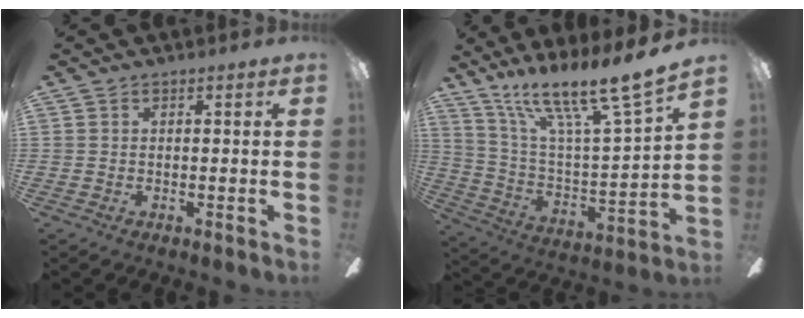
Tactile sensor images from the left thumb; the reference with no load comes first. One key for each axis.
{"total": 18.2, "fx": 15.5, "fy": 1.1, "fz": 9.6, "tx": -0.172, "ty": -0.111, "tz": 0.252}